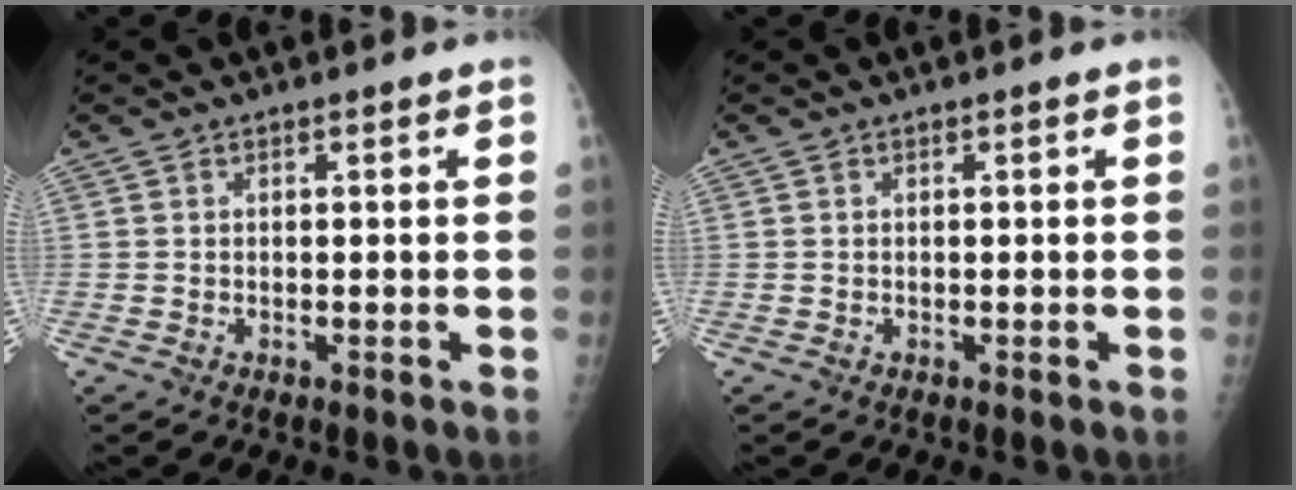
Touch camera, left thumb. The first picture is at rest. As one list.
[{"total": 0.0}]